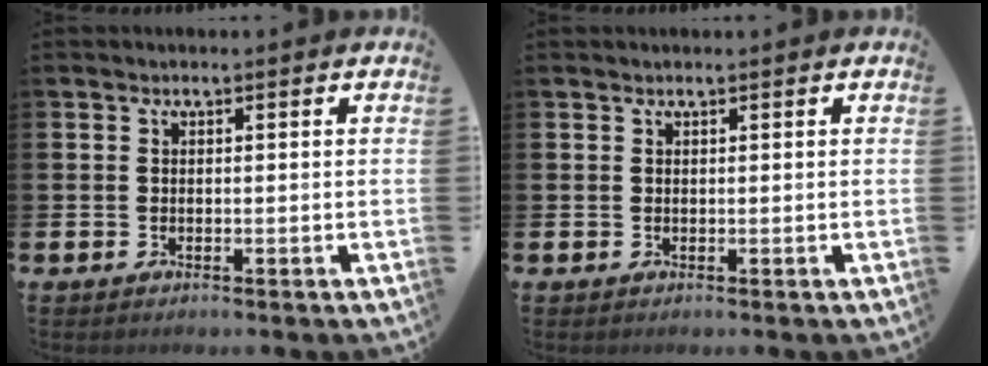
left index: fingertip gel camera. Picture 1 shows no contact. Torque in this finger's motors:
{"motor_torque": [-0.03, 0.07, -0.03, -0.01]}